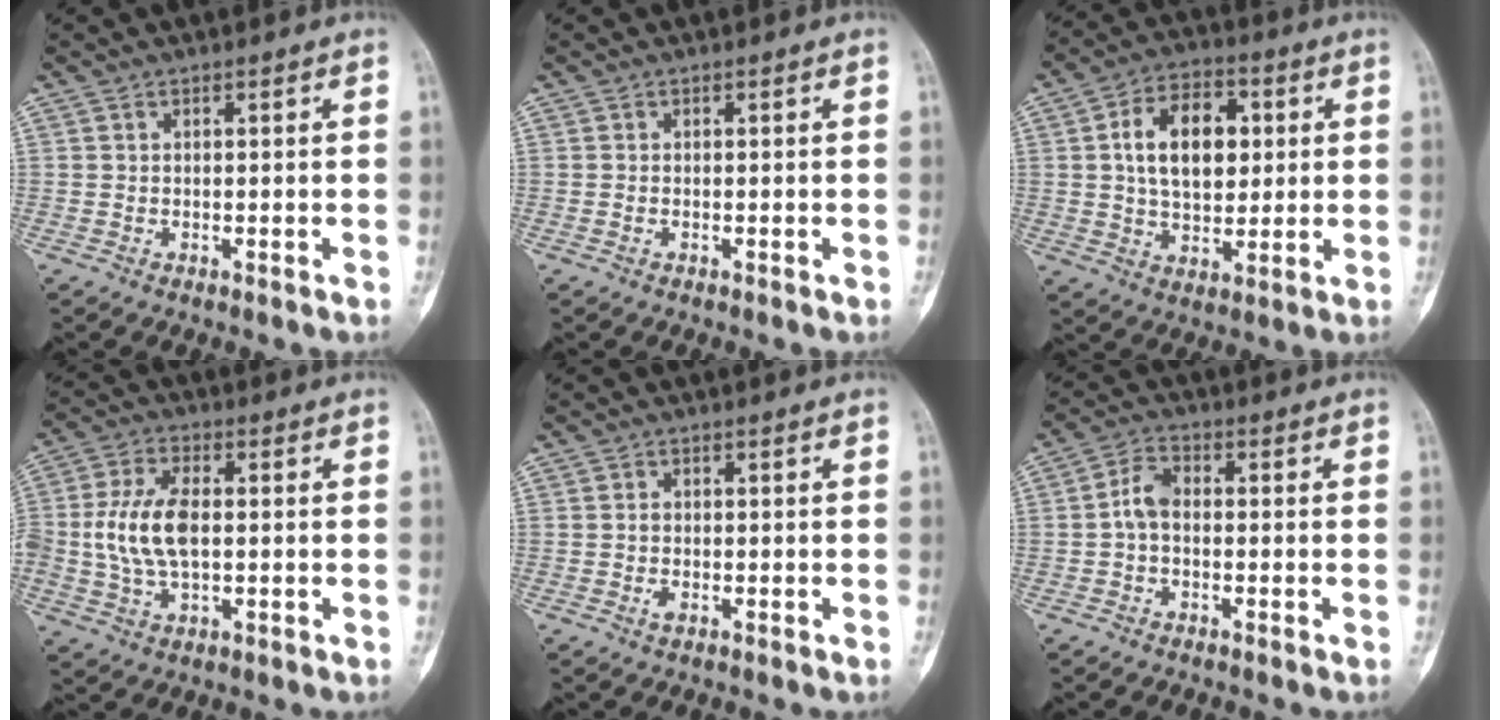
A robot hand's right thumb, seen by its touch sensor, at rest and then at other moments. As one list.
[{"total": 0.0}, {"total": 13.6, "force": [2.4, 8.6, 10.2], "torque": [-0.140, 0.005, 0.036]}, {"total": 11.1, "force": [-0.1, 6.1, 9.2], "torque": [-0.193, 0.010, -0.001]}, {"total": 1.6, "force": [-0.6, 1.0, 1.1], "torque": [-0.016, 0.005, -0.012]}, {"total": 4.5, "force": [-0.6, 2.8, 3.5], "torque": [-0.062, 0.016, -0.022]}]